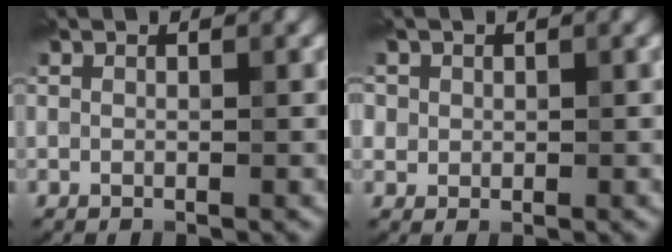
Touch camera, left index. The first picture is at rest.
{"total": 2.9, "force": [1.4, 2.3, 1.1], "torque": [-0.024, 0.012, 0.021]}